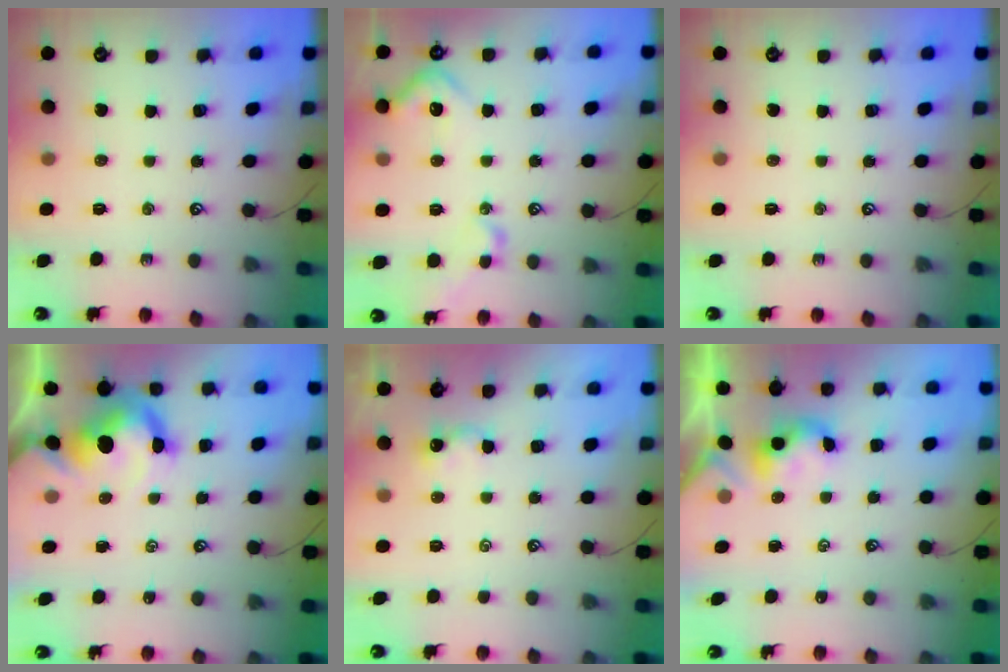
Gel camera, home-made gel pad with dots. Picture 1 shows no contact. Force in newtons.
{"total": 6.1, "press": 6.0, "slide": 1.2}
{"total": 0.0}
{"total": 7.3, "press": 7.2, "slide": 1.0}
{"total": 3.4, "press": 3.4, "slide": 0.2}
{"total": 2.4, "press": 2.4, "slide": 0.2}